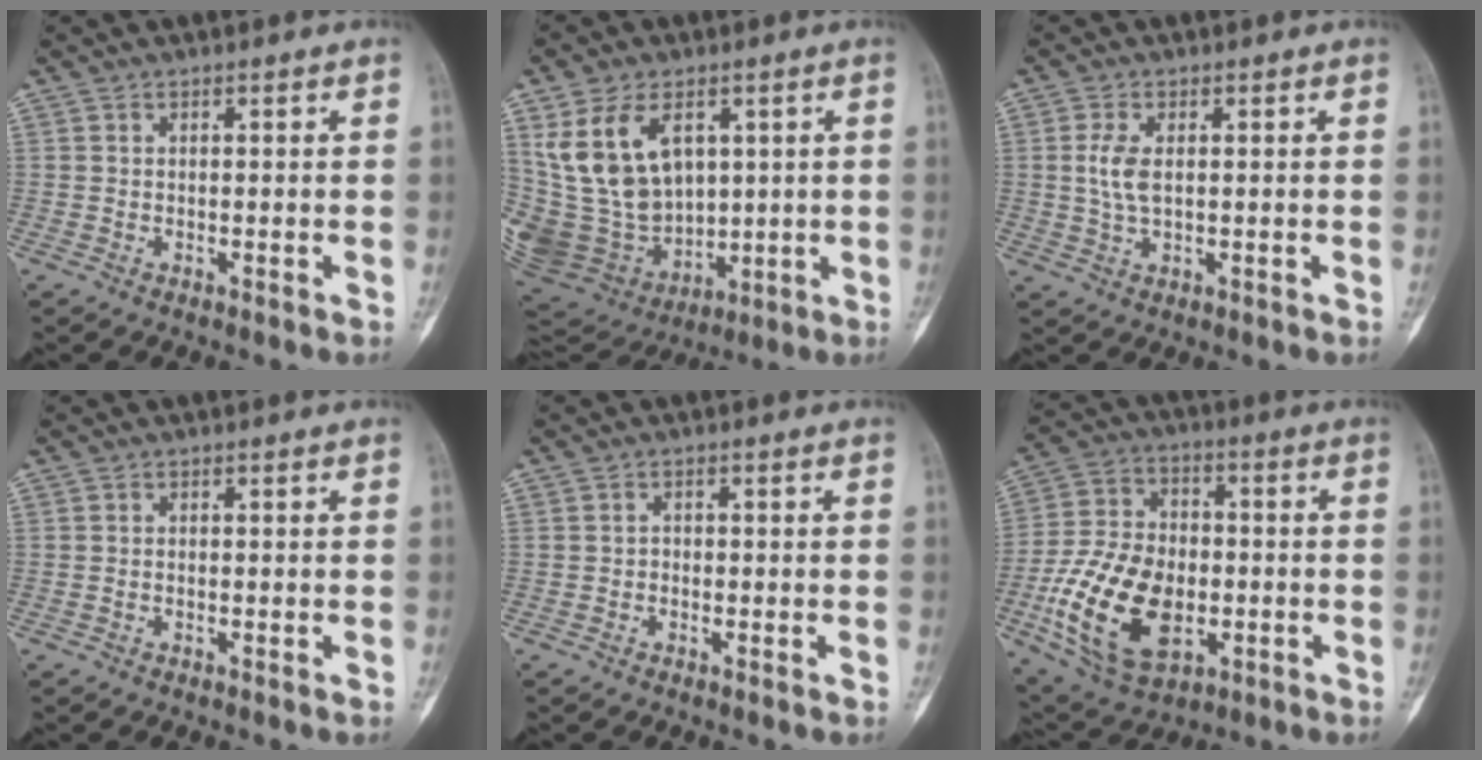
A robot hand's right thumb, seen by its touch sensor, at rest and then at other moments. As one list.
[{"total": 19.2, "force": [5.7, 13.2, 12.7], "torque": [-0.224, -0.024, 0.138]}, {"total": 4.4, "force": [0.5, 2.2, 3.8], "torque": [-0.086, 0.000, 0.011]}, {"total": 0.0}, {"total": 0.9, "force": [-0.4, 0.7, 0.3], "torque": [0.007, 0.004, -0.012]}, {"total": 20.4, "force": [-5.0, 13.0, 15.0], "torque": [-0.257, 0.012, -0.077]}]